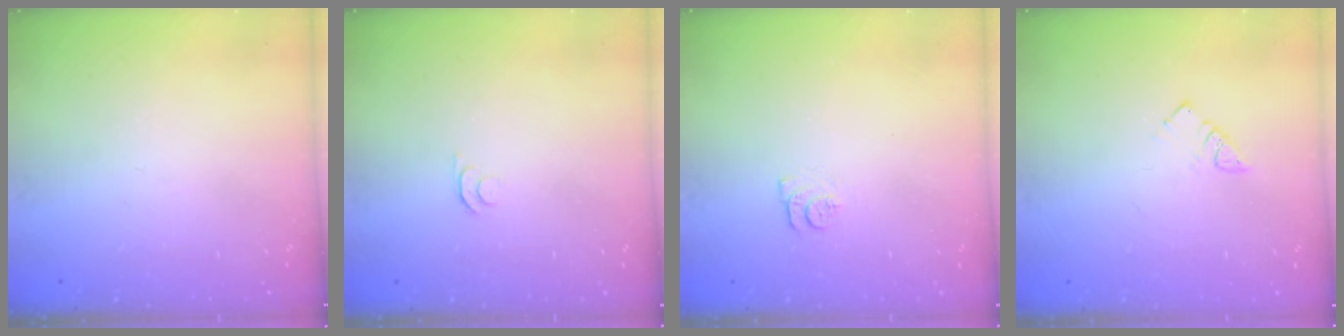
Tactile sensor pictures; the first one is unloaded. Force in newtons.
{"total": 4.3, "press": 4.3, "slide": 0.7}
{"total": 5.2, "press": 5.2, "slide": 0.7}
{"total": 2.9, "press": 2.9, "slide": 0.5}